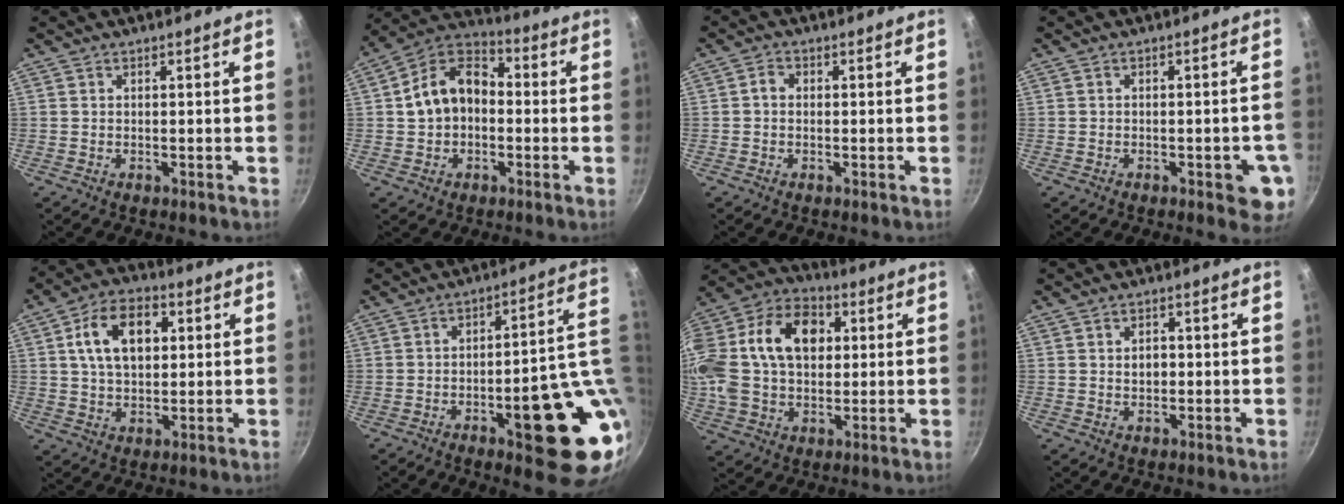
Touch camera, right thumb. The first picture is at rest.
{"total": 12.6, "force": [-0.2, 9.3, 8.5], "torque": [-0.120, 0.044, -0.021]}
{"total": 1.7, "force": [0.0, 1.4, 1.0], "torque": [-0.017, 0.007, -0.003]}
{"total": 6.4, "force": [-2.1, 2.5, 5.5], "torque": [-0.048, 0.008, -0.023]}
{"total": 12.5, "force": [3.1, 8.0, 9.1], "torque": [-0.133, 0.011, 0.046]}
{"total": 19.7, "force": [-2.1, 6.5, 18.5], "torque": [-0.200, 0.006, -0.019]}
{"total": 26.4, "force": [4.8, 18.3, 18.5], "torque": [-0.370, 0.041, 0.072]}
{"total": 2.7, "force": [0.2, 2.0, 1.8], "torque": [-0.016, 0.003, 0.003]}